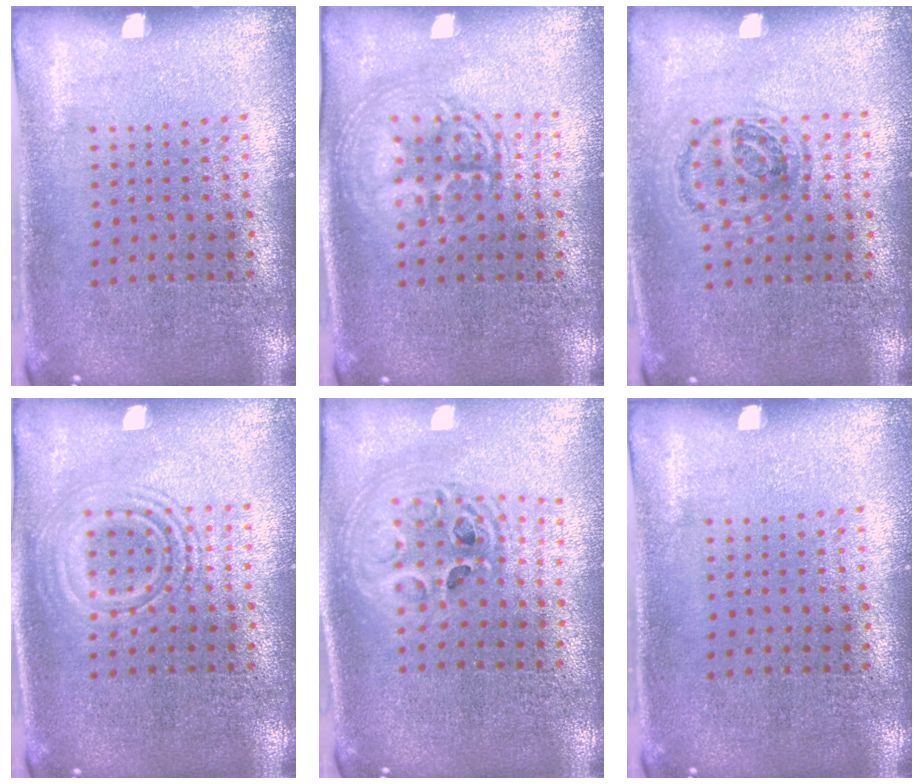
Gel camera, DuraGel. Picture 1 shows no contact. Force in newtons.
{"total": 2.0, "press": 1.9, "slide": 0.3}
{"total": 0.9, "press": 0.9, "slide": 0.3}
{"total": 2.8, "press": 2.7, "slide": 0.4}
{"total": 2.1, "press": 1.7, "slide": 1.2}
{"total": 0.0}